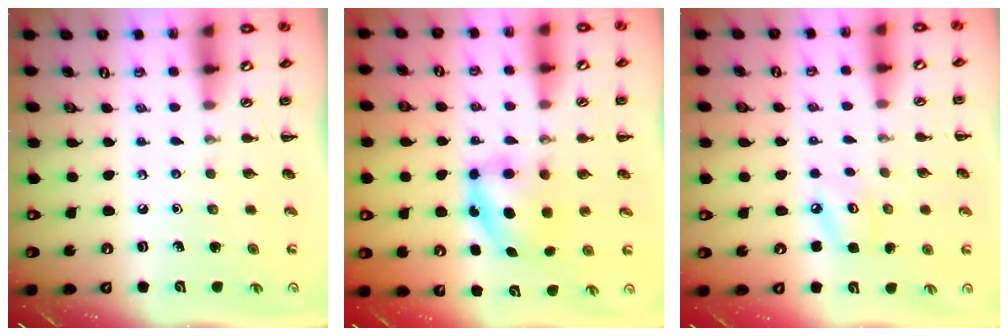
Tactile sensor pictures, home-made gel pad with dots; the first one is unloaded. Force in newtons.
{"total": 5.9, "press": 5.9, "slide": 0.6}
{"total": 4.4, "press": 4.3, "slide": 1.0}